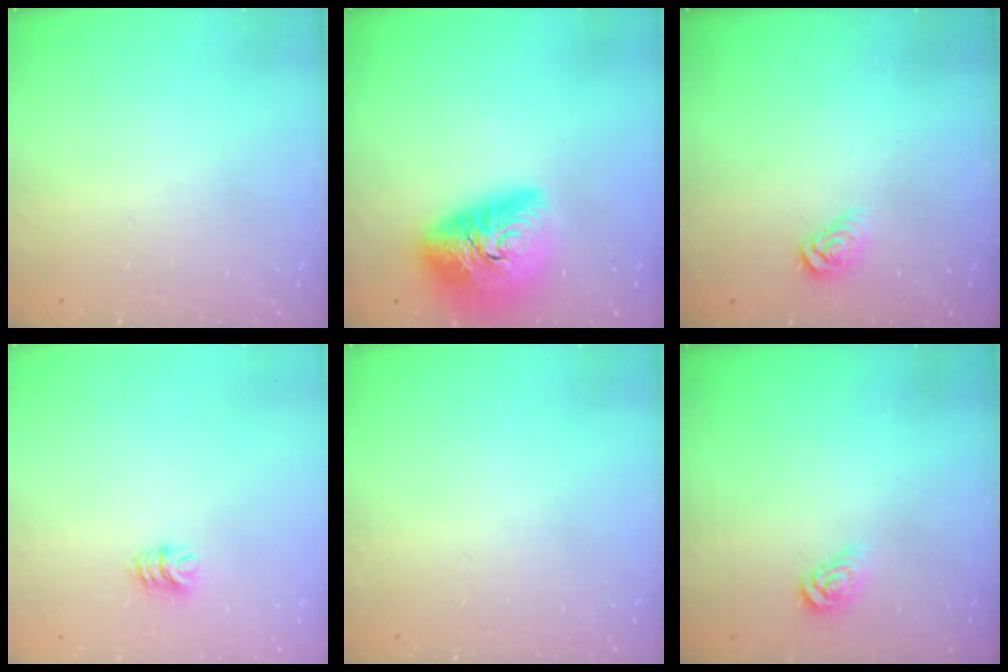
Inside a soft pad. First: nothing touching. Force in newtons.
{"total": 17.5, "press": 17.5, "slide": 1.2}
{"total": 3.7, "press": 3.7, "slide": 0.4}
{"total": 5.3, "press": 5.2, "slide": 0.4}
{"total": 0.0}
{"total": 3.8, "press": 3.7, "slide": 0.5}